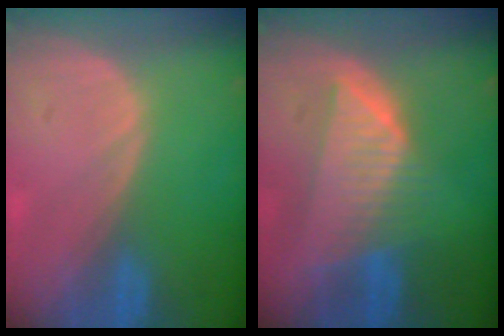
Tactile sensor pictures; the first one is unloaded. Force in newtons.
{"total": 7.6, "press": 7.1, "slide": 2.9}